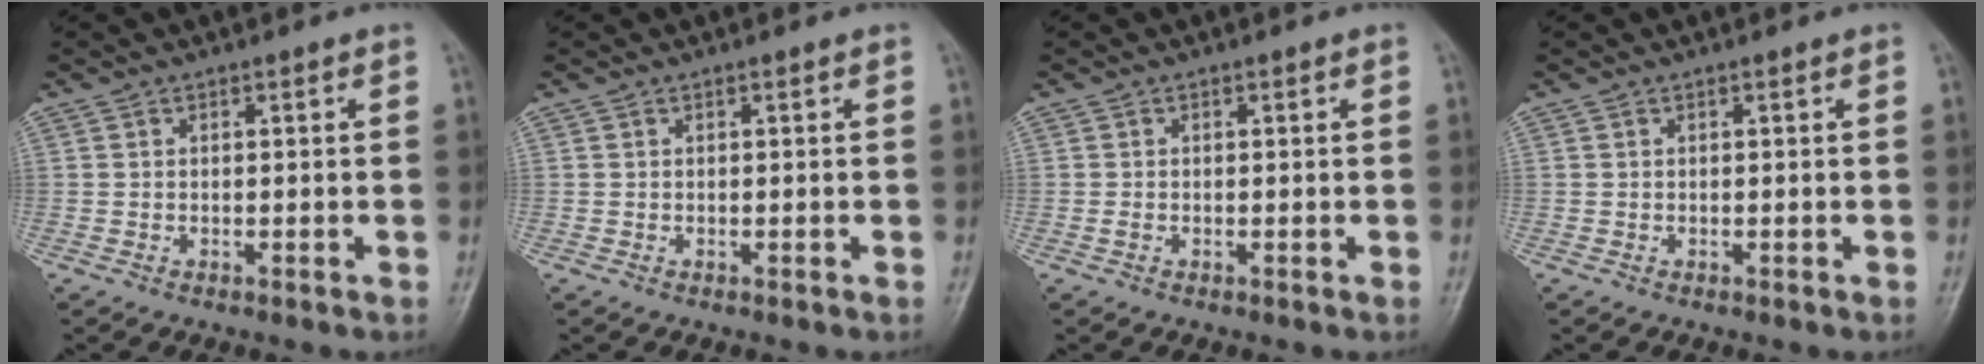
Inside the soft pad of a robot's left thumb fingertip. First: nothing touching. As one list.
[{"total": 0.0}, {"total": 0.7, "force": [-0.1, 0.5, 0.5], "torque": [-0.010, 0.000, -0.003]}, {"total": 0.0}]